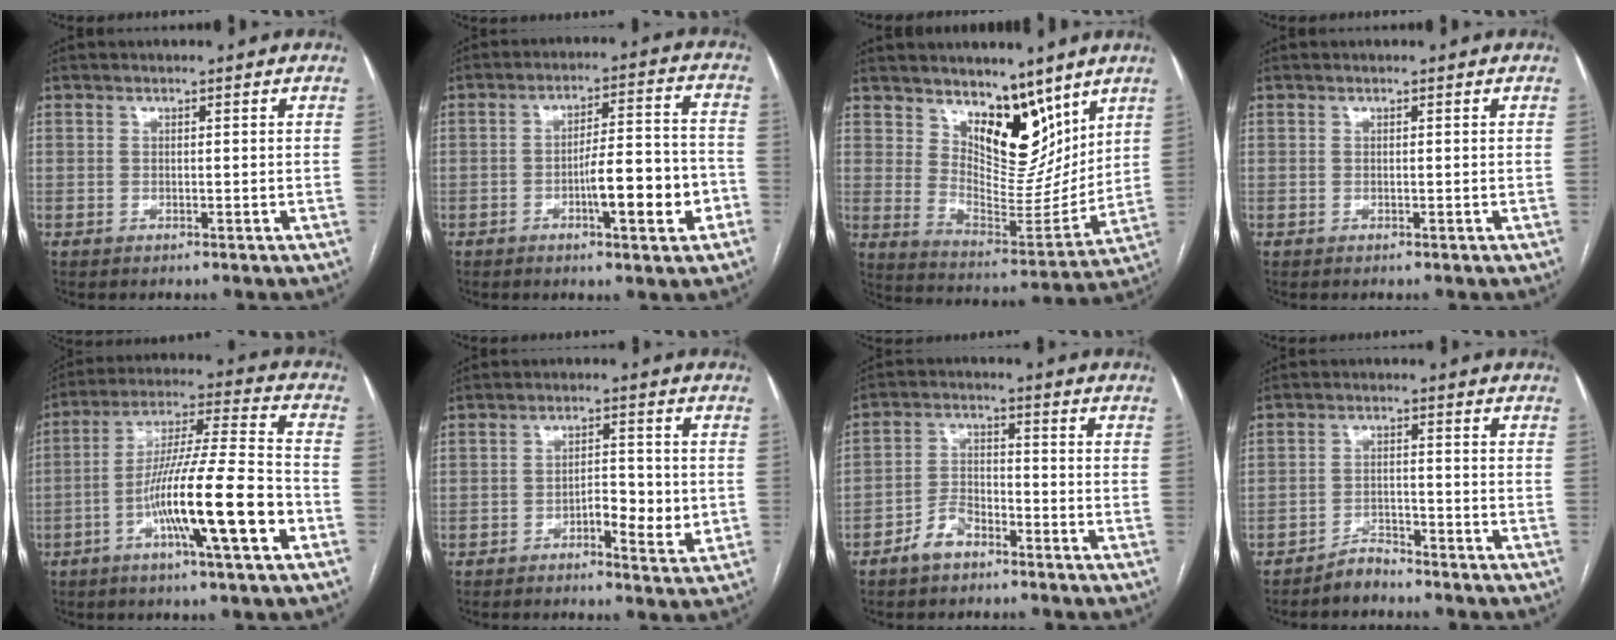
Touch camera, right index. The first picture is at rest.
{"total": 10.6, "force": [-4.0, 1.9, 9.7], "torque": [-0.145, 0.017, -0.055]}
{"total": 12.3, "force": [8.2, 5.6, 7.2], "torque": [-0.107, -0.015, 0.153]}
{"total": 0.0}
{"total": 17.2, "force": [-6.4, 0.5, 16.0], "torque": [-0.280, -0.006, -0.111]}
{"total": 6.1, "force": [-1.7, 2.0, 5.5], "torque": [-0.083, 0.003, -0.027]}
{"total": 5.3, "force": [-3.6, 2.9, 2.5], "torque": [-0.051, 0.013, -0.068]}
{"total": 3.0, "force": [-2.9, 0.9, 0.3], "torque": [-0.001, -0.002, -0.051]}